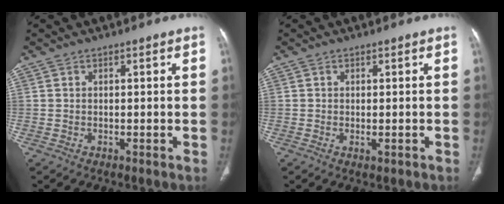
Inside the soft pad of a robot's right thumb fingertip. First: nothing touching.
{"total": 1.1, "force": [-0.4, 0.5, 0.9], "torque": [-0.015, -0.003, -0.001]}